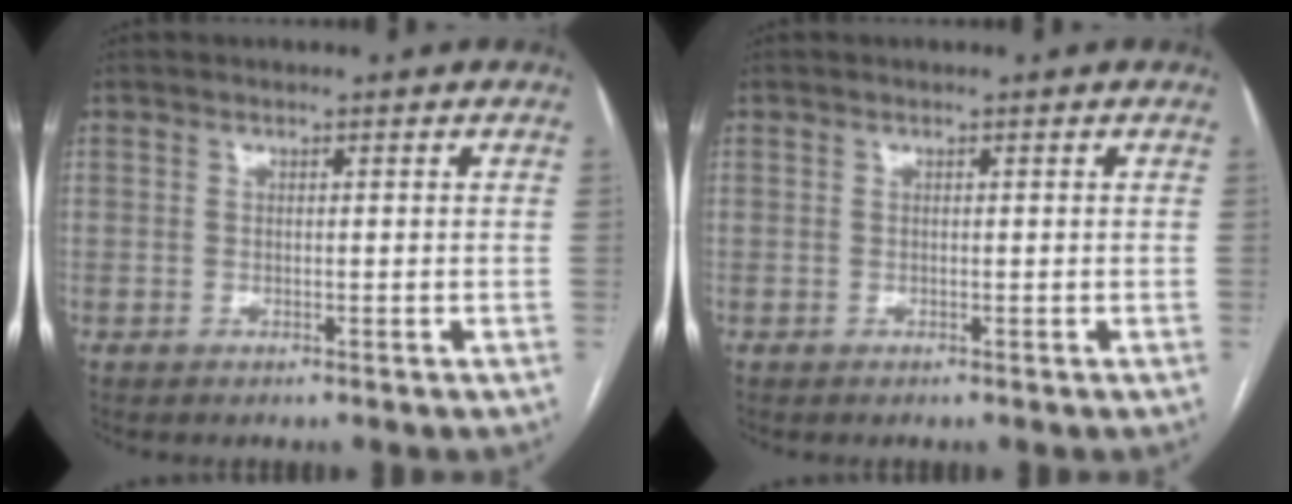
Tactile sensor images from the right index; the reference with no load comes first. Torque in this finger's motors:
{"motor_torque": [-0.05, 0.12, 0.00, -0.02]}